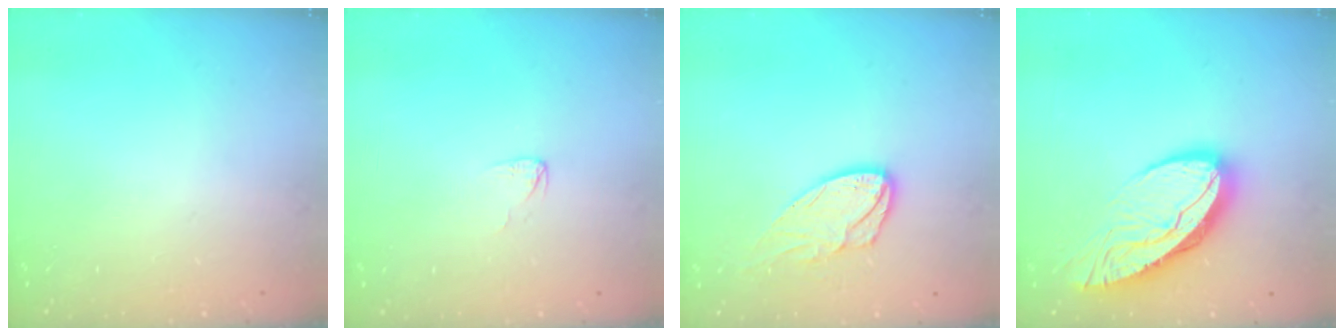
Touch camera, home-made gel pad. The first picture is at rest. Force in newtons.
{"total": 3.3, "press": 3.3, "slide": 0.2}
{"total": 10.8, "press": 10.7, "slide": 0.8}
{"total": 16.0, "press": 16.0, "slide": 1.5}